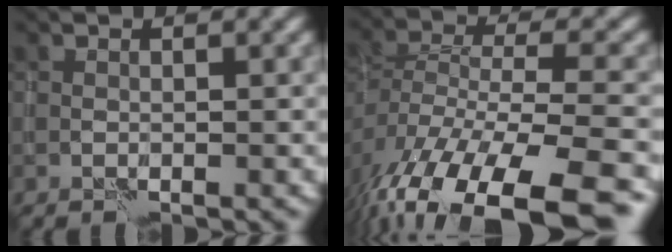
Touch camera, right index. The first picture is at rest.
{"total": 13.2, "force": [-9.1, 5.3, 8.0], "torque": [-0.164, -0.013, -0.124]}